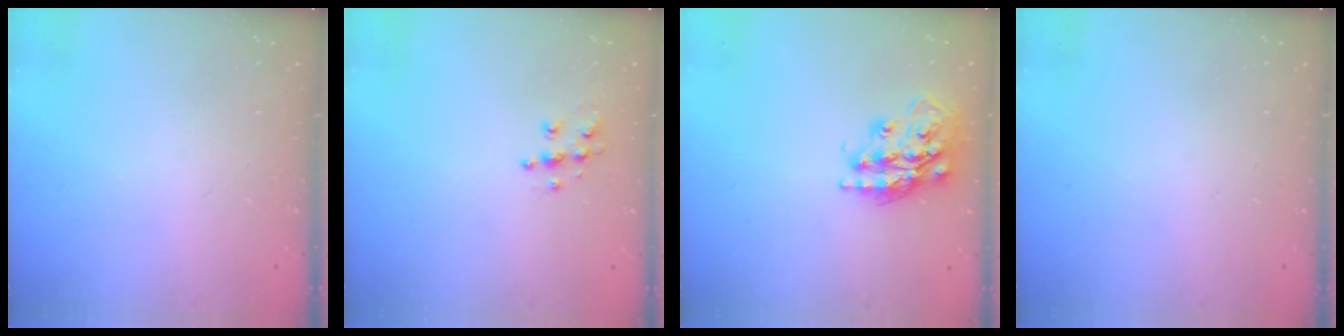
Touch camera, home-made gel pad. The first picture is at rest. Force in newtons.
{"total": 6.3, "press": 6.3, "slide": 0.3}
{"total": 16.6, "press": 16.5, "slide": 1.1}
{"total": 0.0}